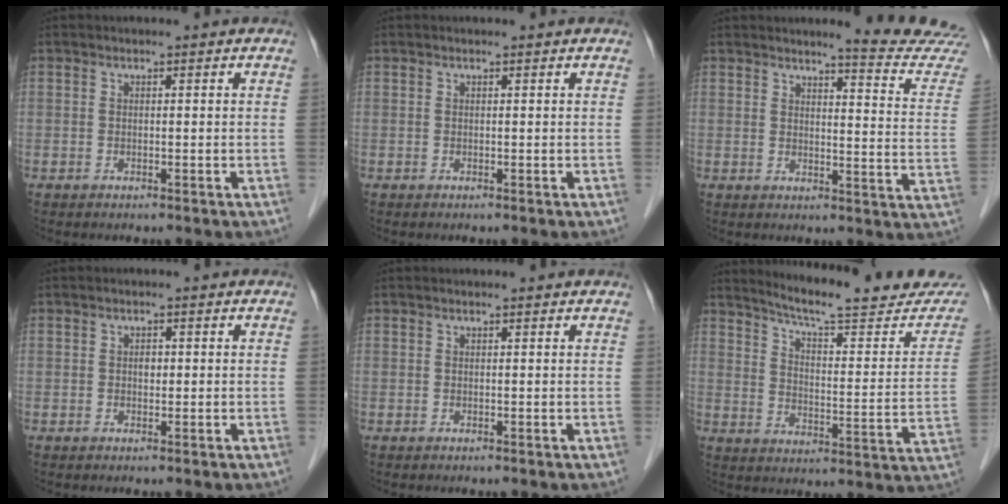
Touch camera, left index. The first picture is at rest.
{"total": 0.0}
{"total": 12.5, "force": [12.2, -1.4, 2.3], "torque": [-0.021, -0.110, 0.120]}
{"total": 1.0, "force": [0.0, 0.7, 0.7], "torque": [-0.011, -0.001, -0.003]}
{"total": 1.0, "force": [1.0, 0.0, 0.2], "torque": [-0.011, 0.004, 0.009]}
{"total": 19.9, "force": [18.3, 1.8, 7.6], "torque": [-0.105, -0.064, 0.233]}